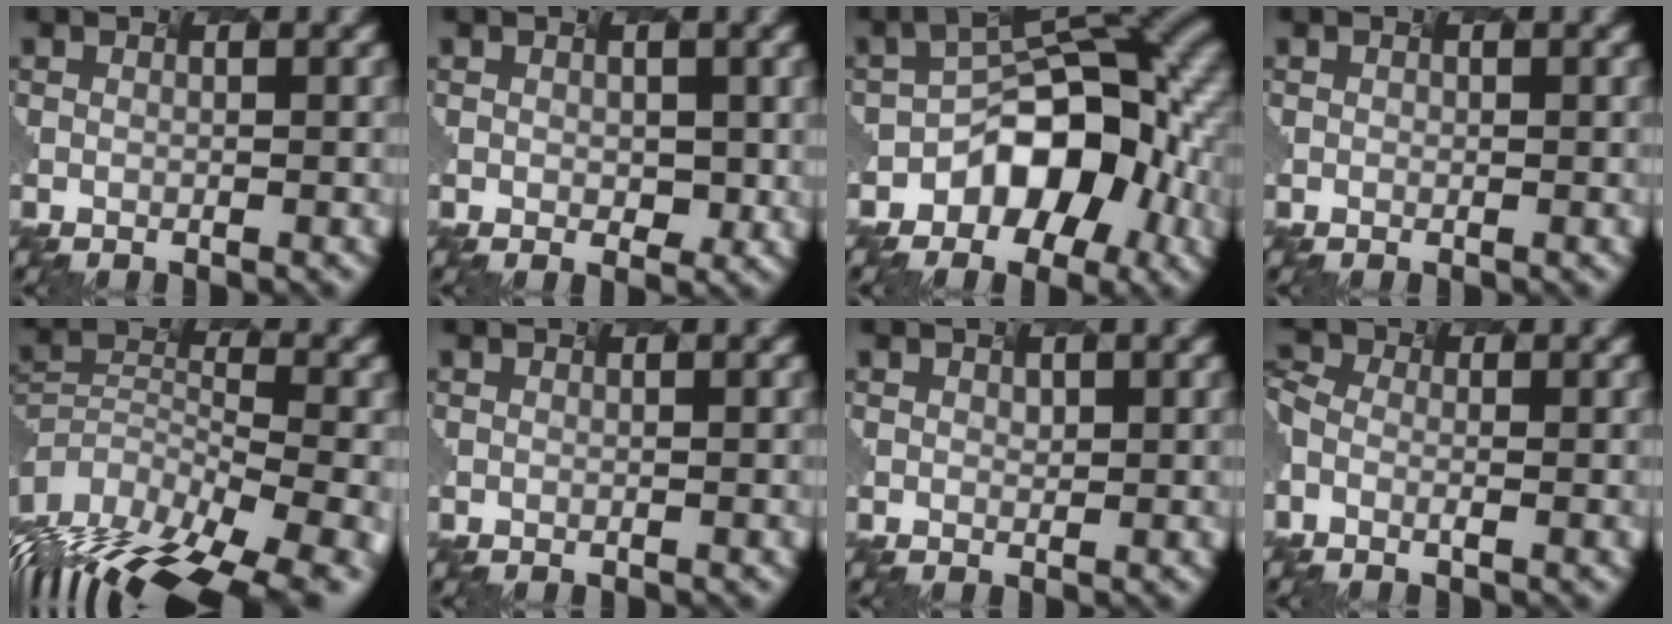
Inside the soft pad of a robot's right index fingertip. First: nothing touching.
{"total": 1.1, "force": [-0.3, 0.9, 0.7], "torque": [-0.019, -0.003, 0.003]}
{"total": 9.8, "force": [-4.3, 5.8, 6.6], "torque": [-0.086, 0.011, -0.074]}
{"total": 0.0}
{"total": 15.0, "force": [-11.0, 5.3, 8.6], "torque": [-0.157, 0.005, -0.153]}
{"total": 0.0}
{"total": 0.0}
{"total": 3.1, "force": [-1.2, 2.1, 1.9], "torque": [-0.033, 0.011, -0.027]}